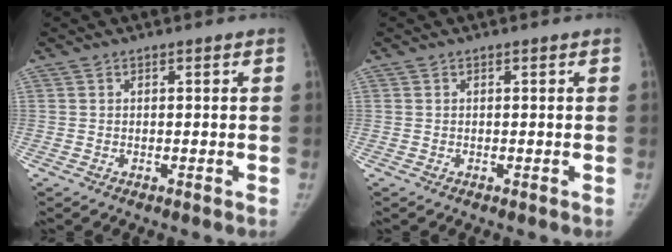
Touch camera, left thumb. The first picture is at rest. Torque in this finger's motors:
{"motor_torque": [0.00, 0.00, 0.17, -0.12, 0.00]}